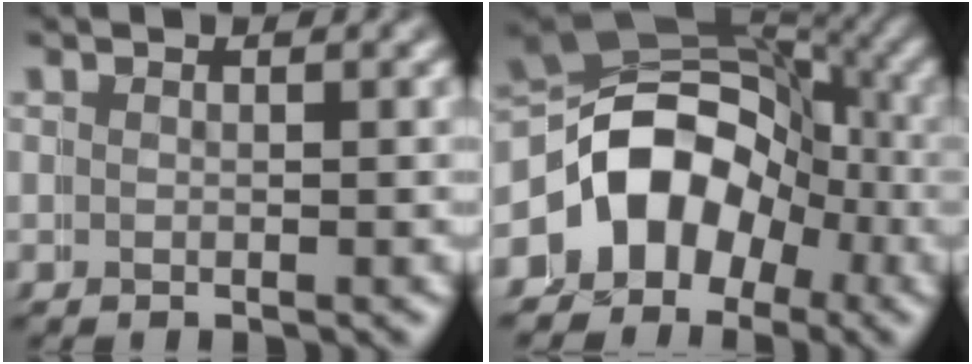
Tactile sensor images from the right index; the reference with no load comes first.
{"total": 14.0, "force": [-0.4, 11.7, 7.7], "torque": [-0.151, -0.022, -0.013]}